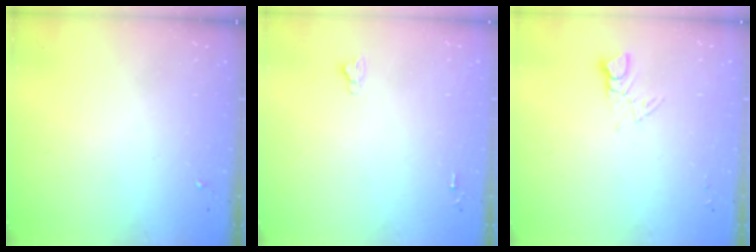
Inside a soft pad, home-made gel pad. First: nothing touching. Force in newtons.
{"total": 2.6, "press": 2.5, "slide": 0.3}
{"total": 4.5, "press": 4.5, "slide": 0.5}